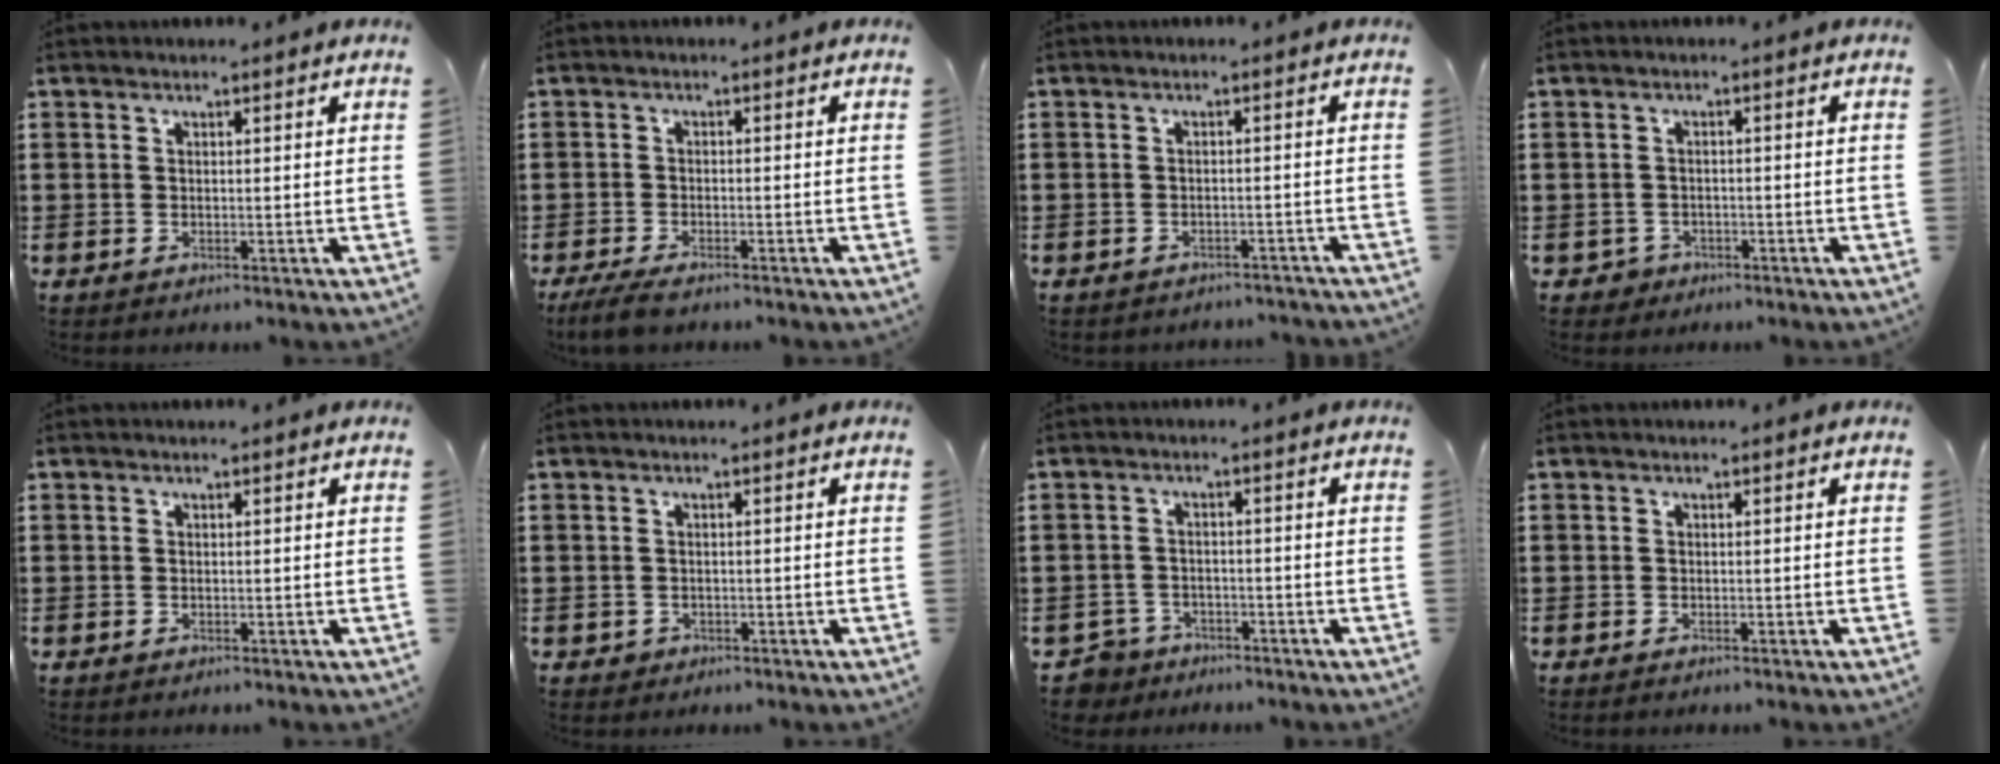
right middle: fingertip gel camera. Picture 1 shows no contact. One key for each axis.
{"total": 2.8, "fx": -2.4, "fy": 0.4, "fz": 1.5, "tx": -0.046, "ty": -0.006, "tz": -0.052}
{"total": 1.5, "fx": -1.5, "fy": 0.1, "fz": 0.1, "tx": -0.008, "ty": -0.001, "tz": -0.032}
{"total": 1.4, "fx": -1.1, "fy": 0.9, "fz": 0.1, "tx": -0.008, "ty": -0.002, "tz": -0.025}
{"total": 0.0}
{"total": 0.5, "fx": -0.3, "fy": 0.4, "fz": 0.1, "tx": -0.005, "ty": 0.003, "tz": -0.006}
{"total": 3.4, "fx": -3.2, "fy": 1.1, "fz": 0.0, "tx": -0.022, "ty": -0.004, "tz": -0.075}
{"total": 0.0}